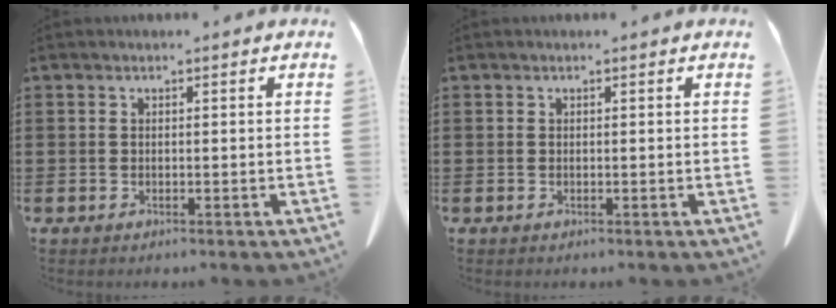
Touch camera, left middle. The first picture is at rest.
{"total": 0.0}